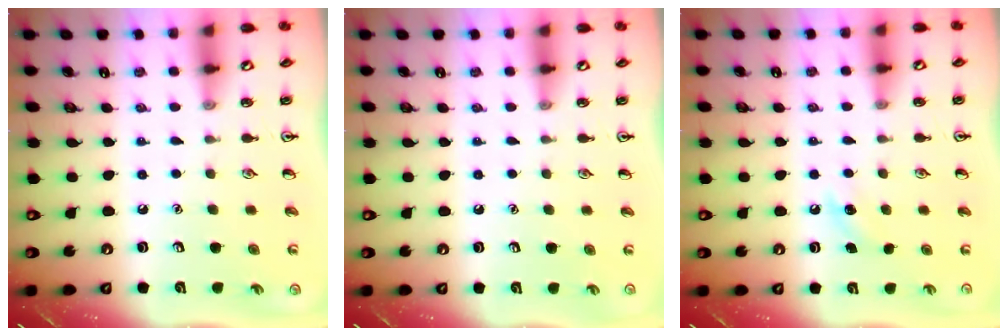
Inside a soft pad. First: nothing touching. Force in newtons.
{"total": 0.0}
{"total": 4.8, "press": 4.5, "slide": 1.6}